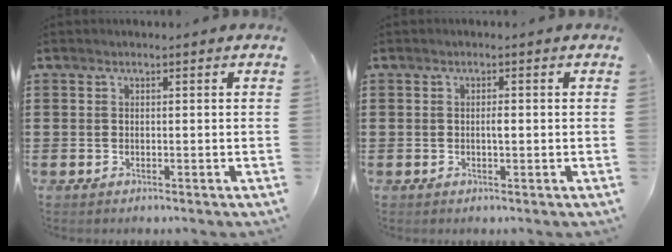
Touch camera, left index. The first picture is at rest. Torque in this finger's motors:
{"motor_torque": [0.11, 0.05, 0.07, 0.02]}